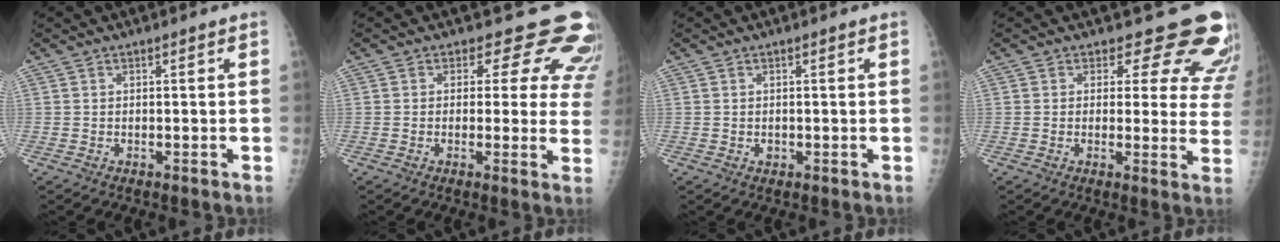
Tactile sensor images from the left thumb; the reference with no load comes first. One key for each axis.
{"total": 13.0, "fx": 10.0, "fy": 7.0, "fz": 4.3, "tx": 0.012, "ty": -0.048, "tz": 0.084}
{"total": 0.8, "fx": 0.0, "fy": 0.7, "fz": 0.3, "tx": 0.000, "ty": 0.001, "tz": 0.001}
{"total": 13.7, "fx": 11.5, "fy": 6.1, "fz": 4.4, "tx": 0.006, "ty": -0.080, "tz": 0.104}